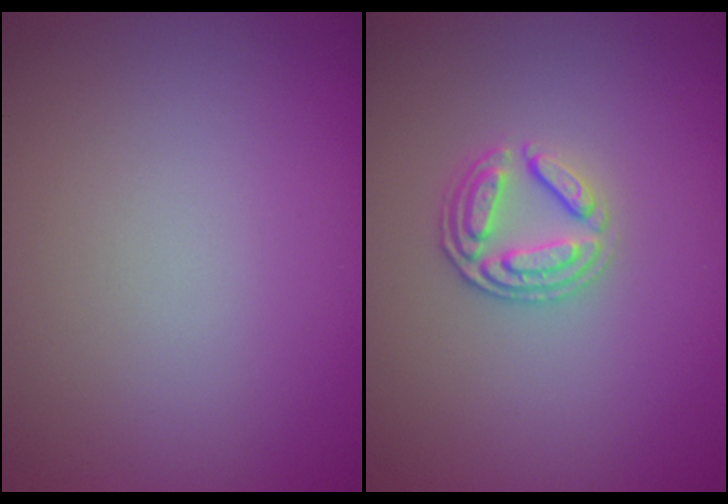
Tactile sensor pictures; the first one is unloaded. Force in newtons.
{"total": 2.7, "press": 2.5, "slide": 1.0}